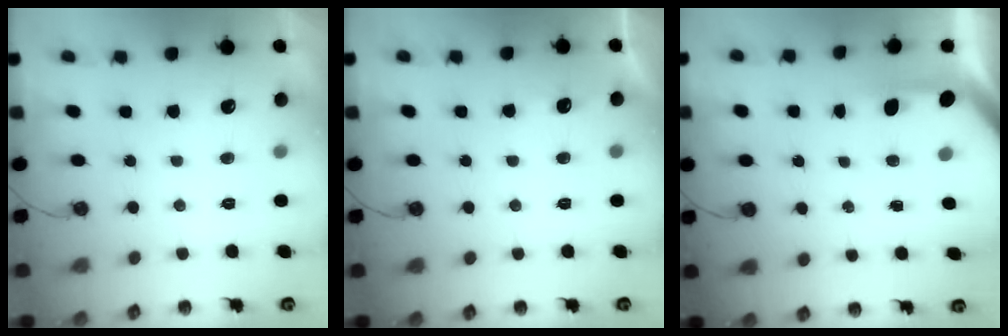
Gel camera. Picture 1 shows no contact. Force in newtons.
{"total": 2.5, "press": 2.5, "slide": 0.5}
{"total": 3.8, "press": 3.8, "slide": 0.3}